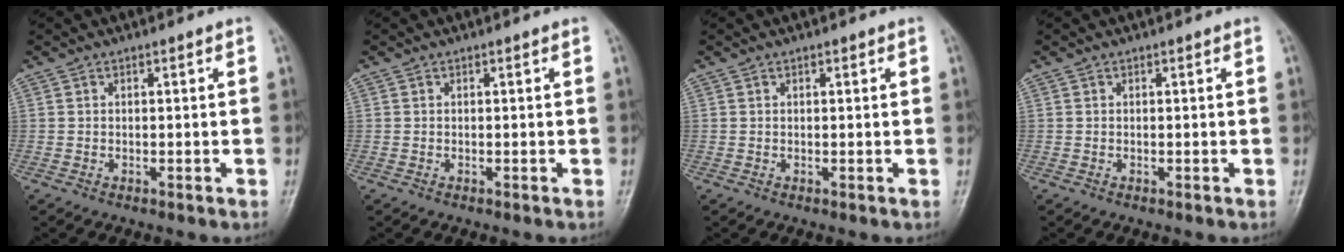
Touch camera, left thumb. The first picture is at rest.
{"total": 0.0}
{"total": 0.6, "force": [0.3, 0.3, 0.5], "torque": [-0.007, 0.000, 0.005]}
{"total": 0.0}